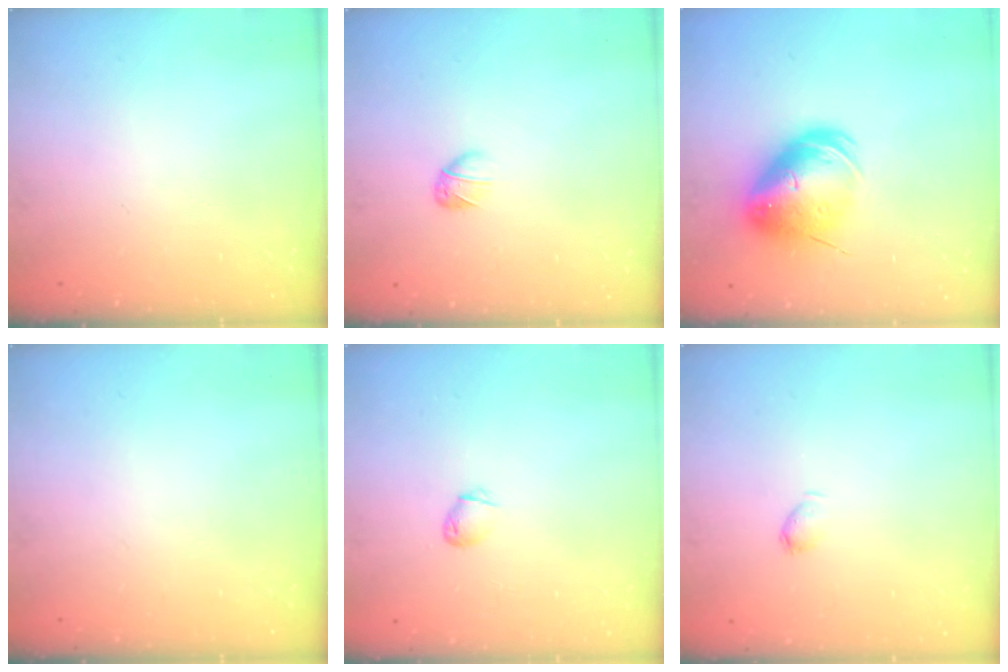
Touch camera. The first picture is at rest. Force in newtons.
{"total": 3.2, "press": 3.1, "slide": 0.9}
{"total": 13.3, "press": 13.0, "slide": 2.5}
{"total": 0.0}
{"total": 2.3, "press": 2.3, "slide": 0.5}
{"total": 3.1, "press": 3.1, "slide": 0.5}